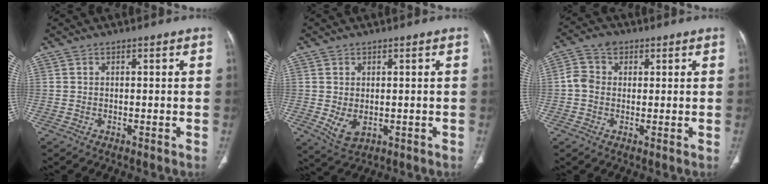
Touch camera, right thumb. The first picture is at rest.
{"total": 4.4, "force": [-0.5, 2.9, 3.3], "torque": [-0.057, -0.009, 0.006]}
{"total": 5.1, "force": [0.4, 4.5, 2.4], "torque": [-0.041, 0.015, 0.001]}